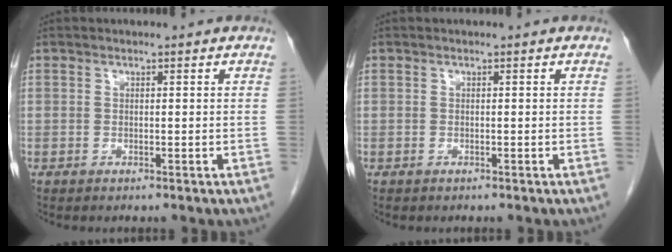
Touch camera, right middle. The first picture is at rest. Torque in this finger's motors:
{"motor_torque": [0.39, 0.15, -0.06, 0.01]}